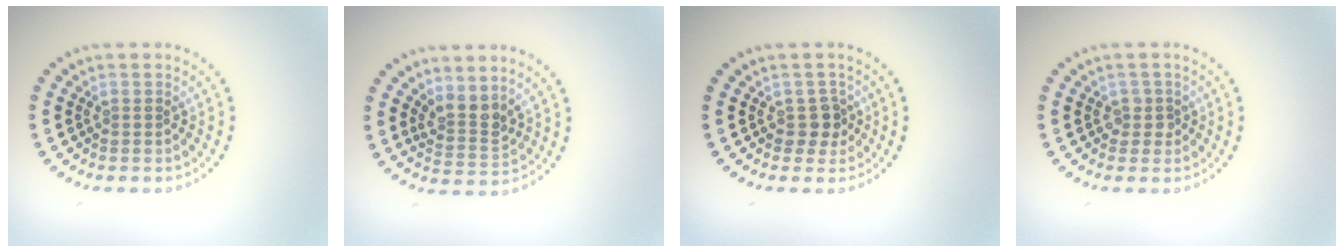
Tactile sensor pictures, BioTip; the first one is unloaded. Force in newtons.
{"total": 2.6, "press": 1.9, "slide": 1.8}
{"total": 1.7, "press": 1.5, "slide": 0.9}
{"total": 1.3, "press": 1.2, "slide": 0.6}